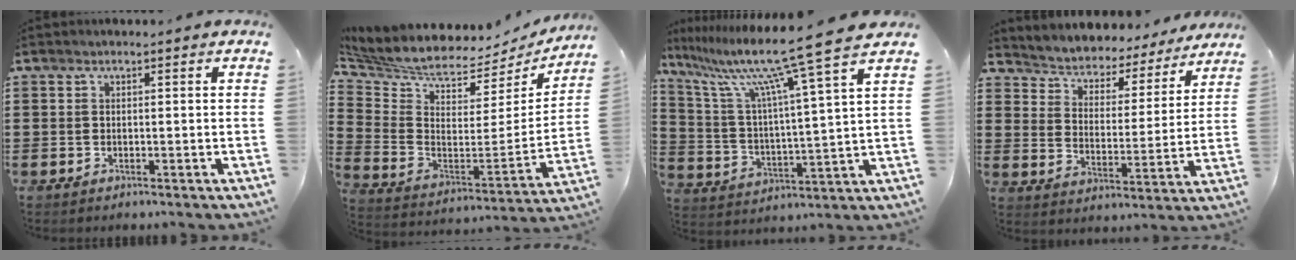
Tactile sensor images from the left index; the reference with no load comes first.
{"total": 5.6, "force": [5.0, 1.7, 1.8], "torque": [-0.067, -0.053, 0.083]}
{"total": 12.5, "force": [10.0, -0.4, 7.5], "torque": [-0.178, -0.060, 0.158]}
{"total": 3.7, "force": [3.5, 0.7, -0.6], "torque": [-0.017, -0.038, 0.052]}